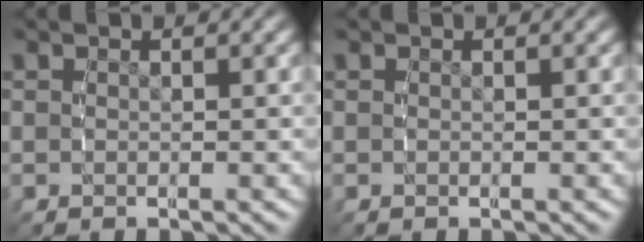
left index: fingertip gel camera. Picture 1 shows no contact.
{"total": 0.0}